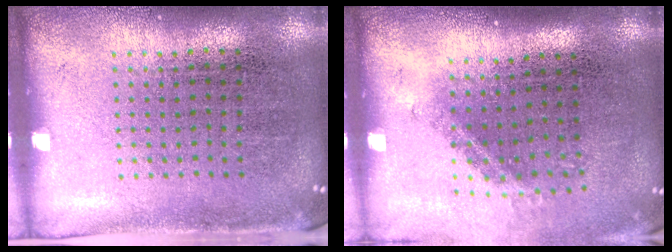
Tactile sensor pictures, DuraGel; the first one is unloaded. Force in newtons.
{"total": 1.5, "press": 0.9, "slide": 1.2}